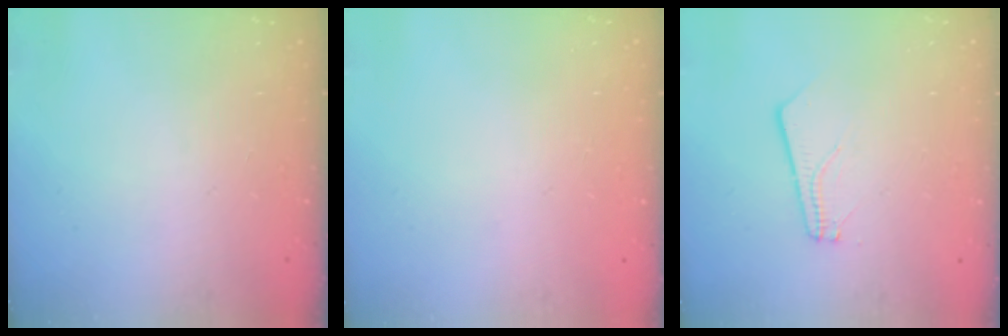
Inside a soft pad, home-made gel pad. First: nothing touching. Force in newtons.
{"total": 0.0}
{"total": 2.5, "press": 2.5, "slide": 0.3}